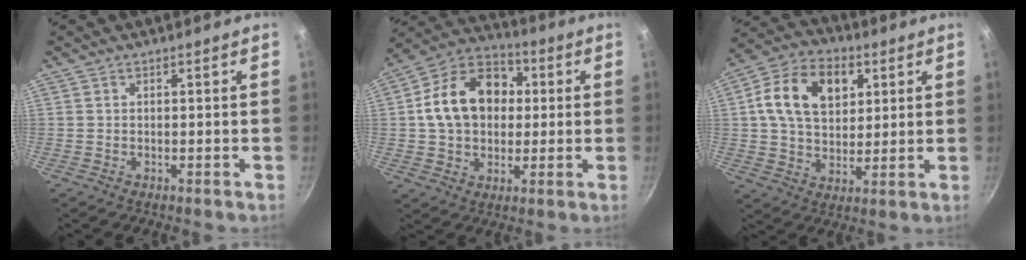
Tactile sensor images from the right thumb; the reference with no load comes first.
{"total": 16.8, "force": [2.0, 12.7, 10.7], "torque": [-0.151, 0.029, 0.021]}
{"total": 15.4, "force": [4.5, 10.6, 10.3], "torque": [-0.154, 0.000, 0.065]}